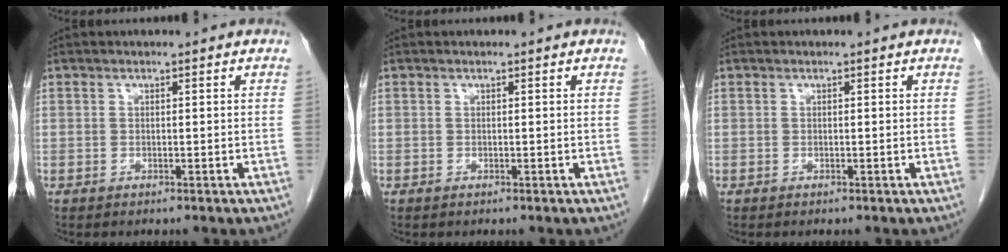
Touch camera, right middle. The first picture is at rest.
{"total": 0.0}
{"total": 0.0}